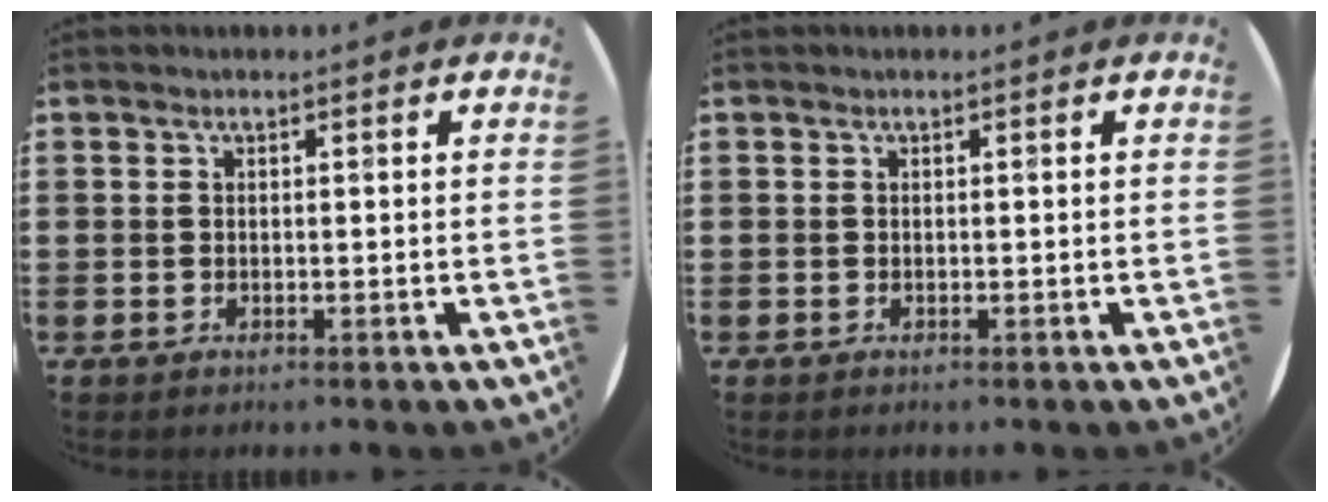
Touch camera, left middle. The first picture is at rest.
{"total": 0.0}